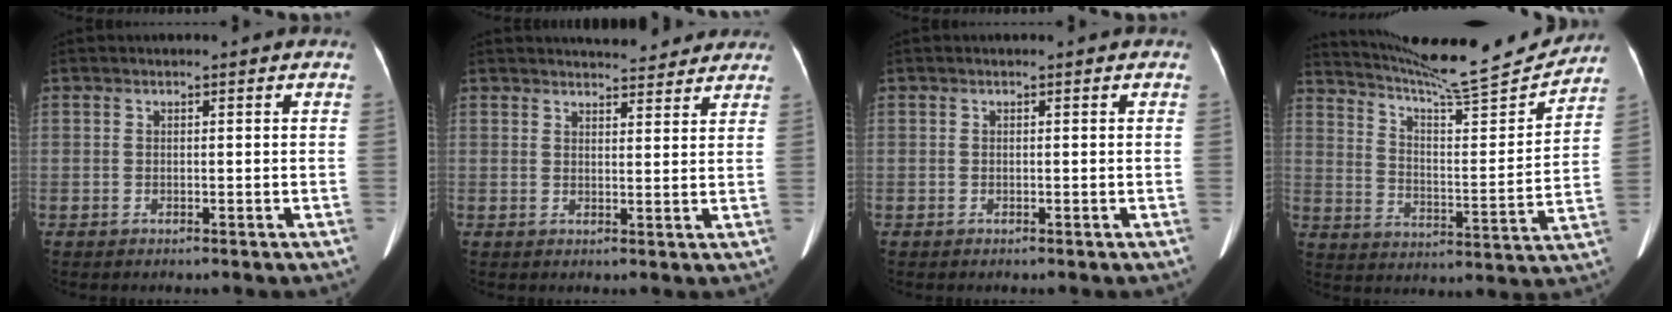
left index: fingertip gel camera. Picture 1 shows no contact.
{"total": 7.8, "force": [7.3, 1.8, 2.0], "torque": [-0.018, 0.006, 0.081]}
{"total": 0.0}
{"total": 18.5, "force": [17.6, 0.0, 5.7], "torque": [-0.102, -0.041, 0.259]}